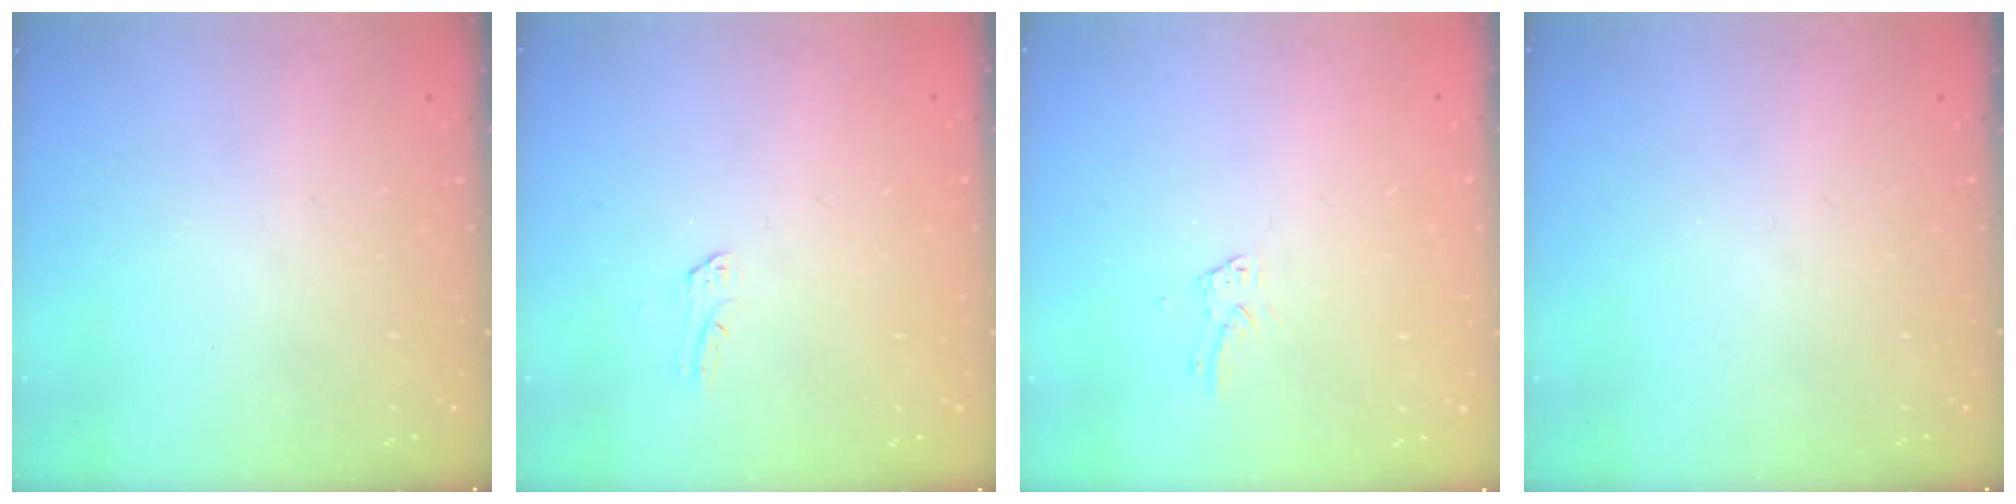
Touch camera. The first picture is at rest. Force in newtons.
{"total": 1.9, "press": 1.9, "slide": 0.1}
{"total": 1.9, "press": 1.9, "slide": 0.1}
{"total": 0.0}